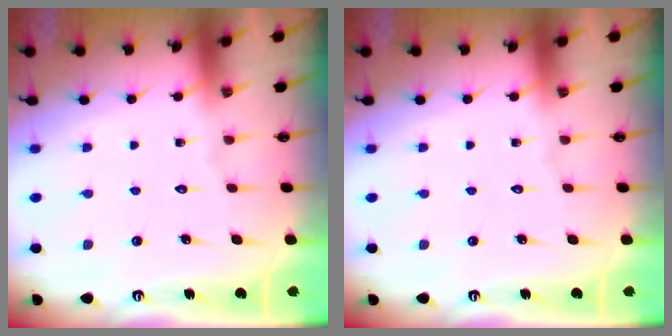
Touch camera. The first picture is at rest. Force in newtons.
{"total": 0.0}